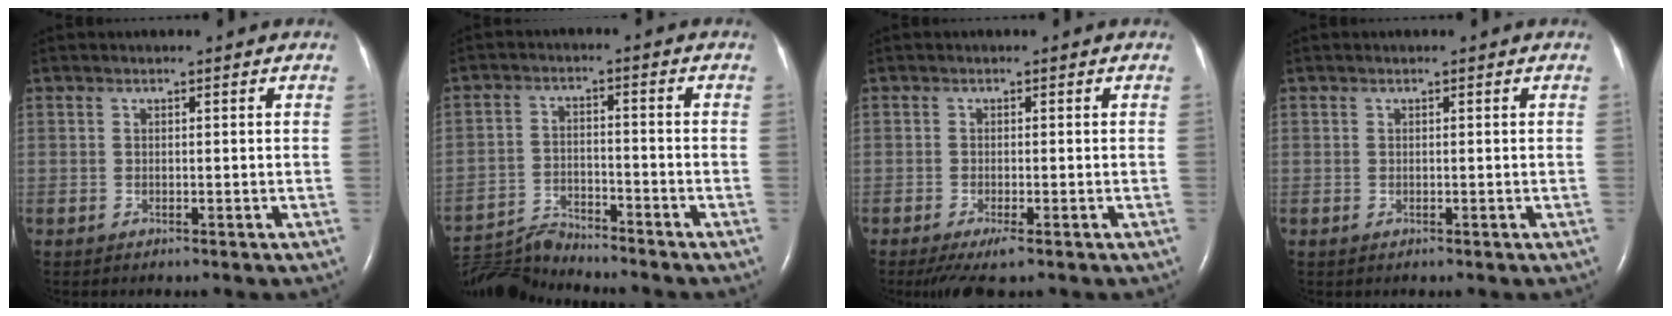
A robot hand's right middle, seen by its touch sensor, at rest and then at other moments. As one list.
[{"total": 6.8, "force": [-6.7, -0.5, -0.6], "torque": [0.001, -0.006, -0.123]}, {"total": 3.8, "force": [-2.3, 0.7, 2.9], "torque": [-0.055, -0.012, -0.039]}, {"total": 0.0}]